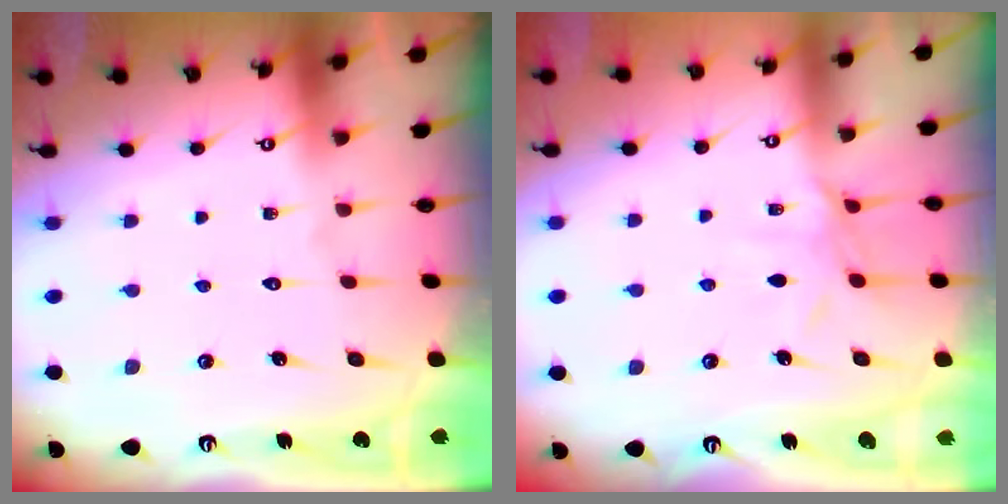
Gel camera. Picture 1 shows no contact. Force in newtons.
{"total": 6.3, "press": 6.3, "slide": 0.6}